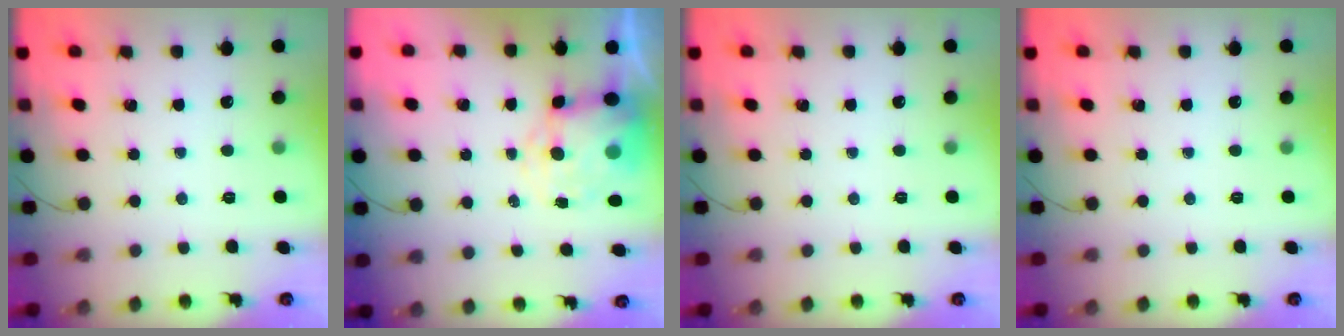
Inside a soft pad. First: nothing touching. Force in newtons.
{"total": 9.4, "press": 9.2, "slide": 2.2}
{"total": 0.0}
{"total": 0.0}